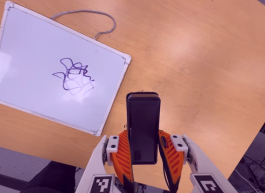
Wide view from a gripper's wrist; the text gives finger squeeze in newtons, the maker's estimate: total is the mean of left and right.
{"total": 5.0, "left": 3.7, "right": 6.2}